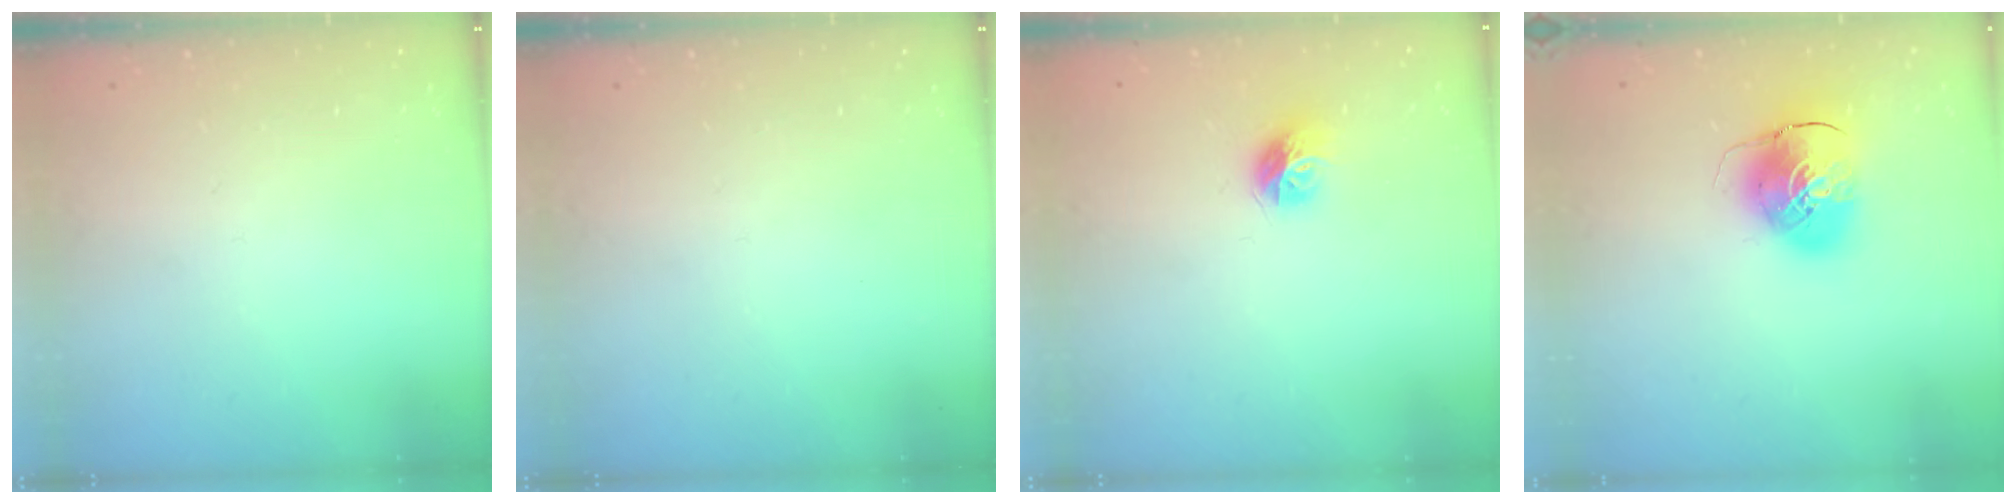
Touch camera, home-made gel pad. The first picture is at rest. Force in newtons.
{"total": 0.0}
{"total": 8.8, "press": 8.8, "slide": 0.4}
{"total": 10.5, "press": 10.4, "slide": 1.8}